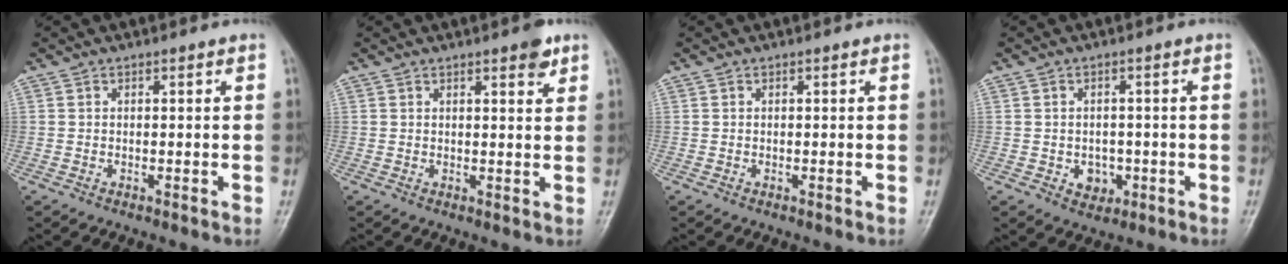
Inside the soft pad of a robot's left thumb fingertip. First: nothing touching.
{"total": 3.2, "force": [2.1, 1.0, 2.2], "torque": [-0.022, -0.010, 0.023]}
{"total": 0.0}
{"total": 3.7, "force": [-1.0, 3.1, 1.9], "torque": [-0.008, 0.004, -0.006]}